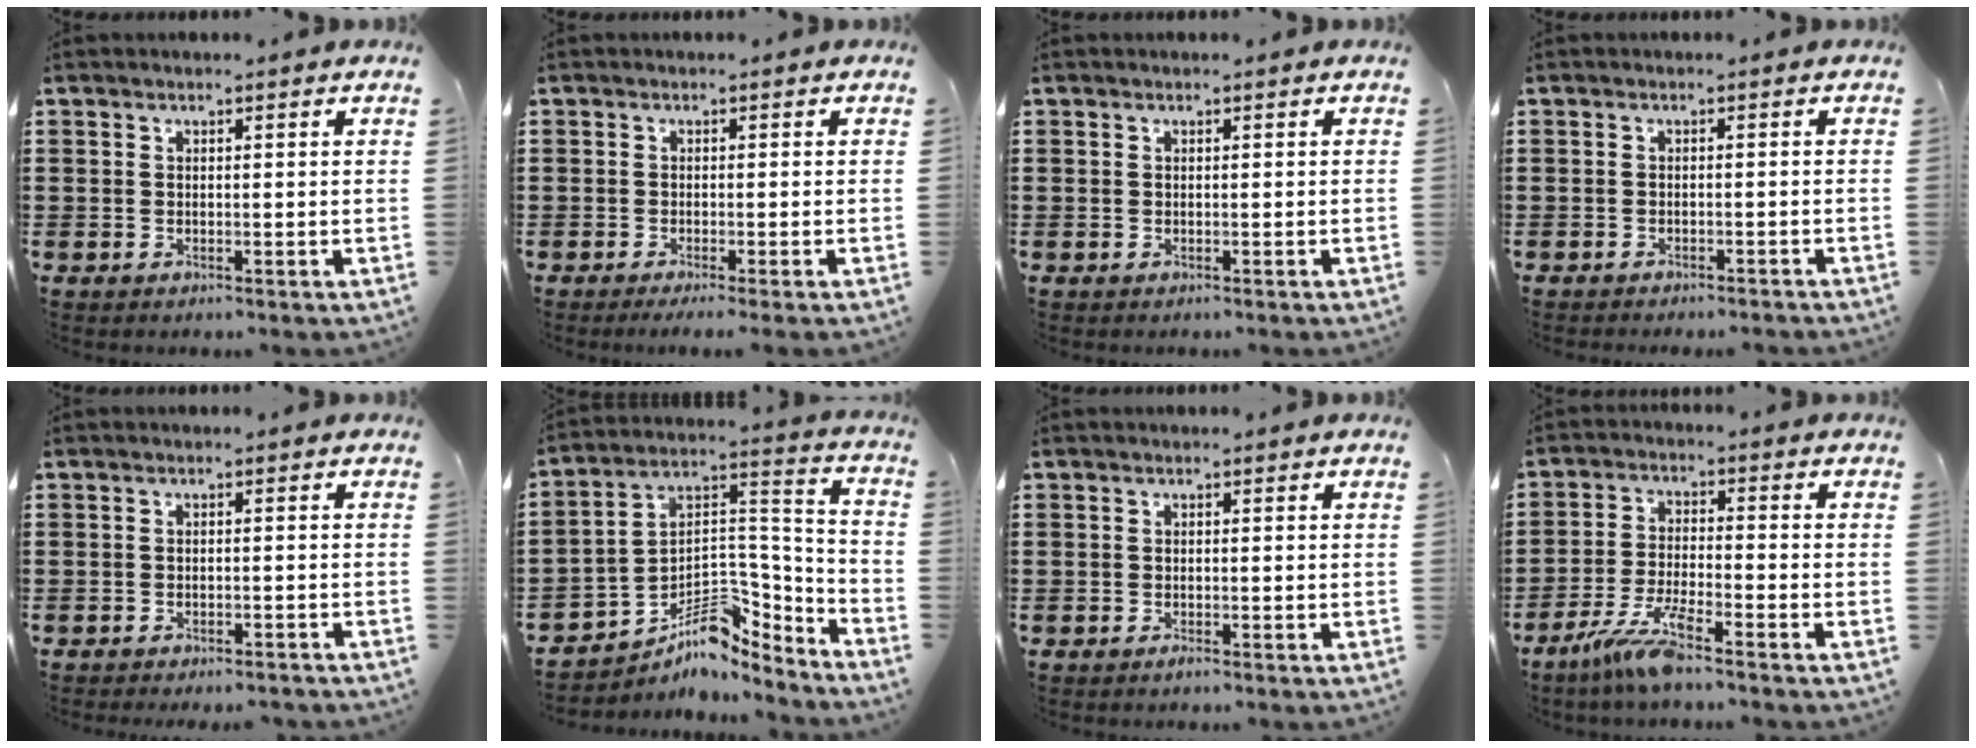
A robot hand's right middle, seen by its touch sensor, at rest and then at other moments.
{"total": 0.9, "force": [-0.6, -0.1, 0.7], "torque": [-0.012, -0.002, -0.012]}
{"total": 0.0}
{"total": 1.0, "force": [-1.0, 0.0, 0.1], "torque": [-0.004, 0.001, -0.022]}
{"total": 1.4, "force": [-1.4, 0.0, 0.2], "torque": [-0.007, 0.002, -0.028]}
{"total": 8.3, "force": [-5.5, 4.4, 4.5], "torque": [-0.085, -0.008, -0.104]}
{"total": 0.6, "force": [-0.5, 0.1, 0.3], "torque": [-0.008, -0.004, -0.009]}
{"total": 6.7, "force": [-5.1, 0.3, 4.2], "torque": [-0.101, -0.017, -0.101]}